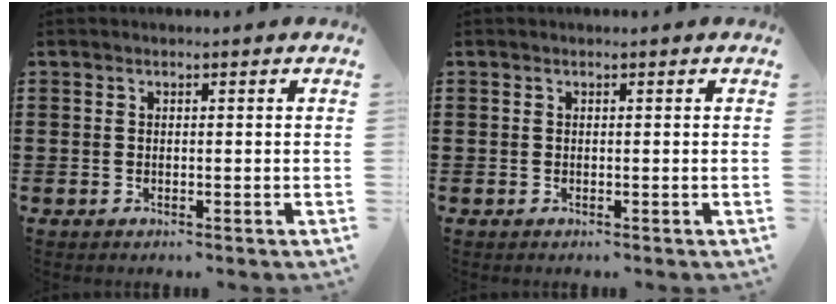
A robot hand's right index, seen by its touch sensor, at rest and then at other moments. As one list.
[{"total": 0.0}]